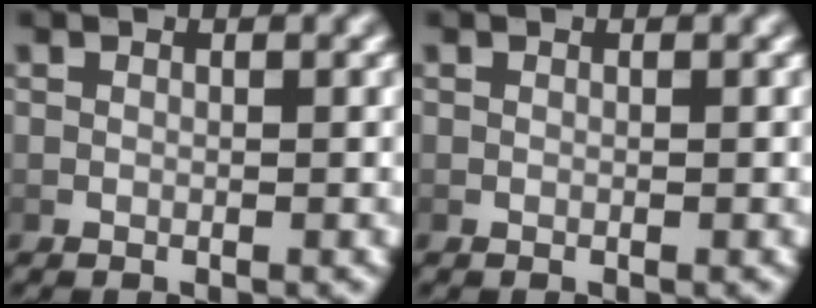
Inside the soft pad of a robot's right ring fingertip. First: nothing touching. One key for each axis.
{"total": 0.0}